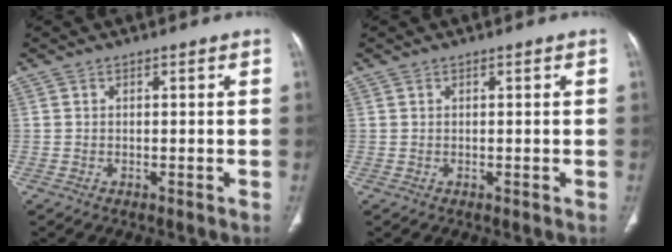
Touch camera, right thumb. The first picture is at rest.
{"total": 0.0}